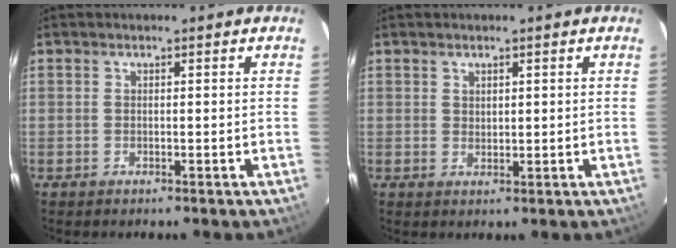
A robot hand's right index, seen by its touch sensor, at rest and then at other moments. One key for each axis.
{"total": 1.3, "fx": 0.9, "fy": 0.8, "fz": 0.4, "tx": -0.005, "ty": 0.003, "tz": 0.017}